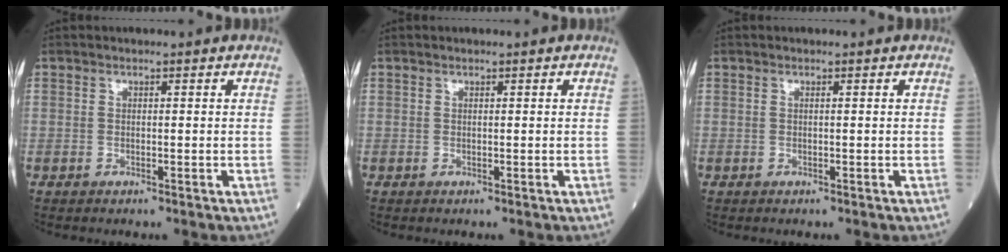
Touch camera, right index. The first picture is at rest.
{"total": 0.0}
{"total": 0.0}